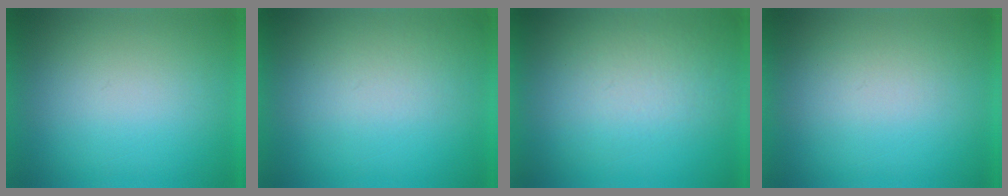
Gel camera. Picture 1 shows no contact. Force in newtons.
{"total": 2.2}
{"total": 5.5}
{"total": 1.4}